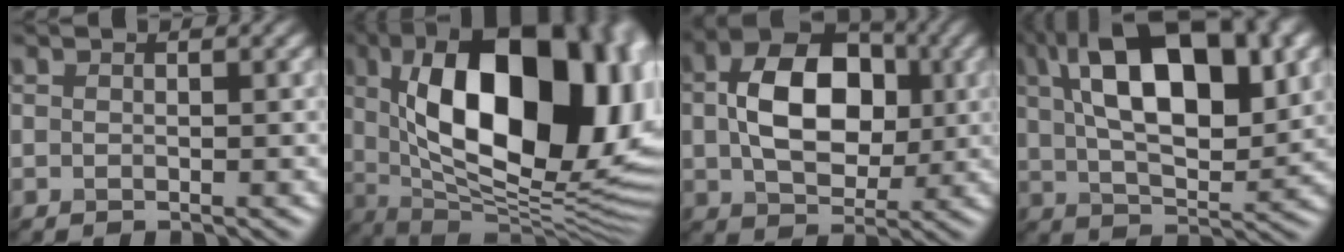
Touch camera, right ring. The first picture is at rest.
{"total": 17.0, "force": [3.8, 8.1, 14.4], "torque": [-0.228, 0.008, 0.088]}
{"total": 7.9, "force": [0.6, 5.2, 5.9], "torque": [-0.130, 0.008, 0.035]}
{"total": 14.7, "force": [5.5, 6.4, 12.0], "torque": [-0.201, 0.030, 0.102]}